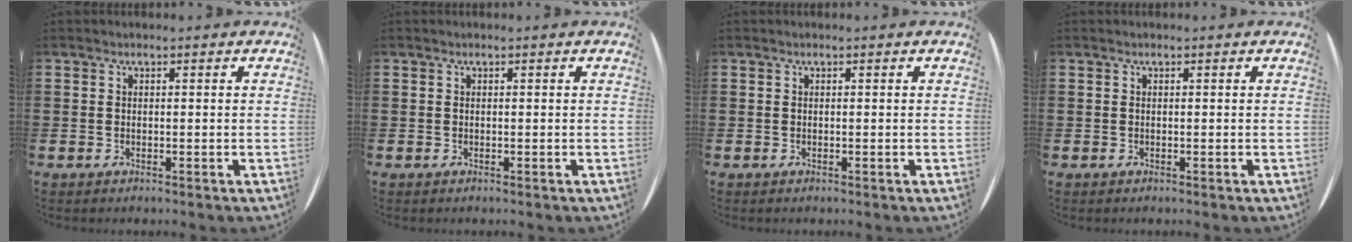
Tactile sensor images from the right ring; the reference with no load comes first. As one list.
[{"total": 0.0}, {"total": 0.0}, {"total": 0.0}]